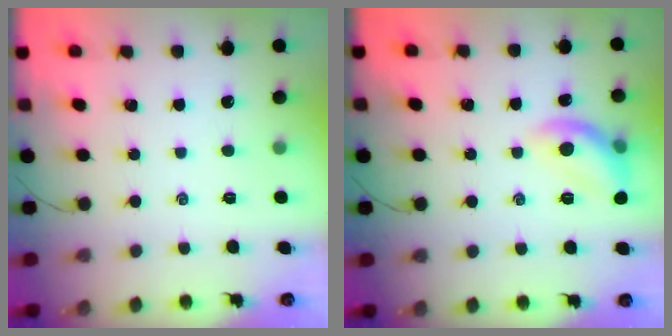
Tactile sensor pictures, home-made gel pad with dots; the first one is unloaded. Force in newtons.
{"total": 10.9, "press": 10.9, "slide": 0.5}